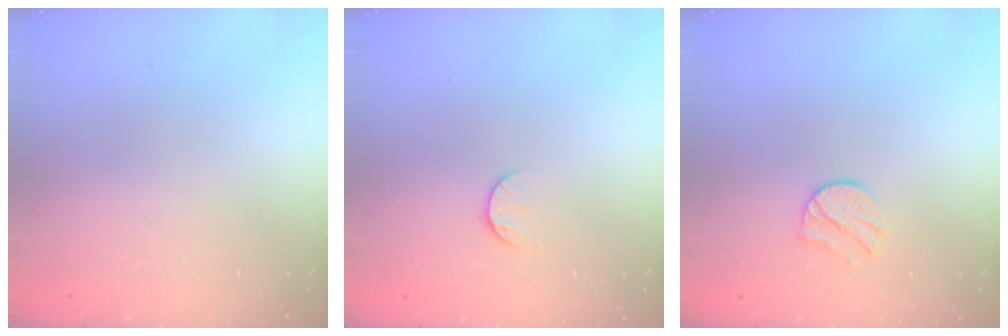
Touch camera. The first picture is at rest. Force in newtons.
{"total": 5.5, "press": 5.5, "slide": 0.6}
{"total": 7.9, "press": 7.8, "slide": 0.6}